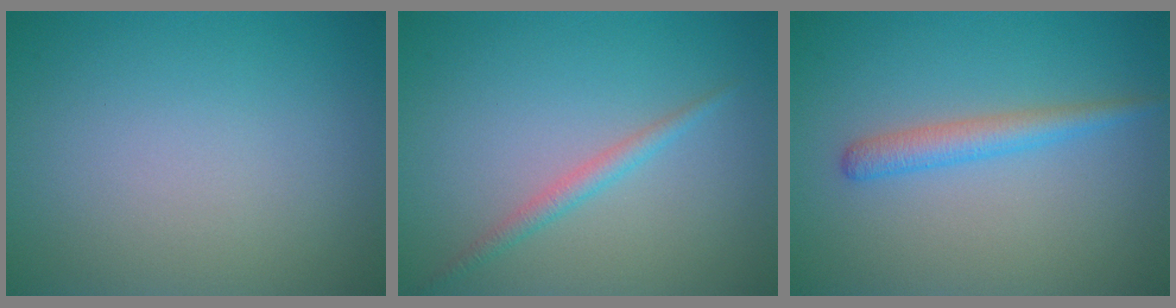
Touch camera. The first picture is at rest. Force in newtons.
{"total": 1.5, "press": 1.5, "slide": 0.1}
{"total": 2.4, "press": 2.4, "slide": 0.2}